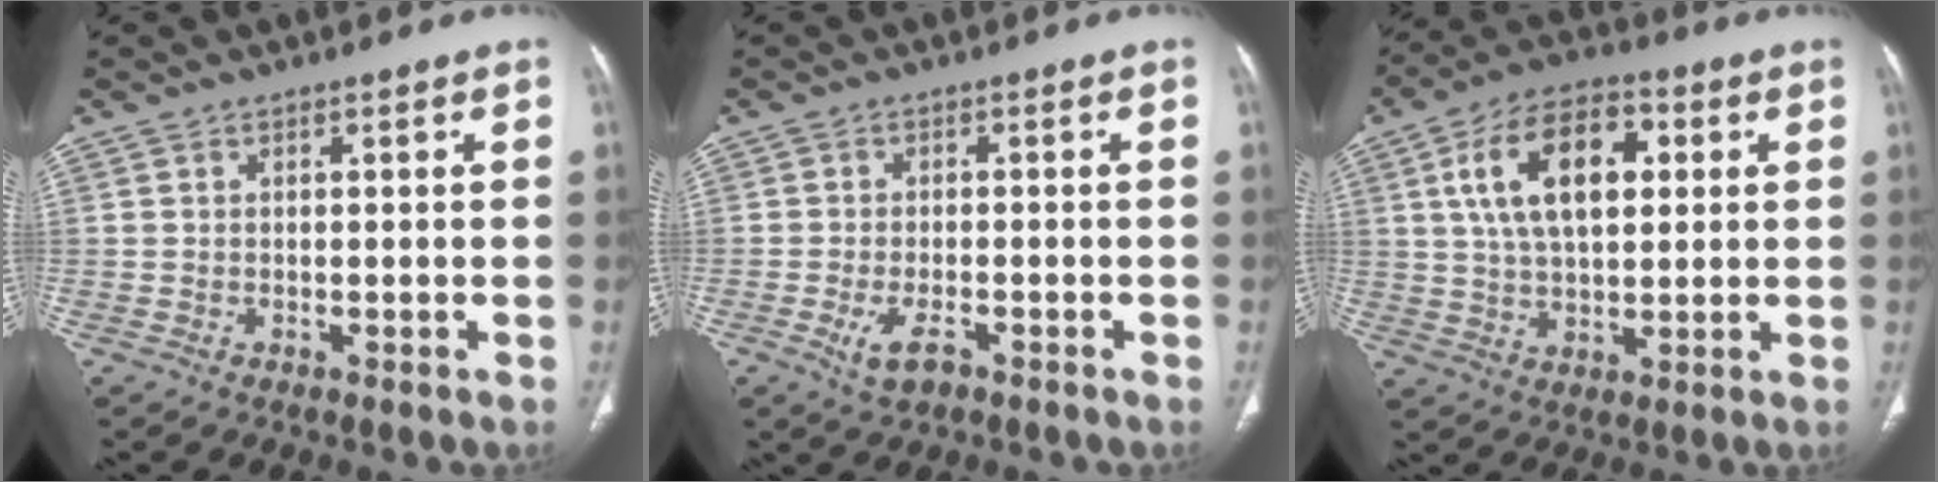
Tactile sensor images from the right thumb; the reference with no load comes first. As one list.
[{"total": 4.3, "force": [-2.2, 1.9, 3.2], "torque": [-0.062, 0.004, -0.035]}, {"total": 15.6, "force": [4.1, 8.7, 12.3], "torque": [-0.203, 0.011, 0.069]}]